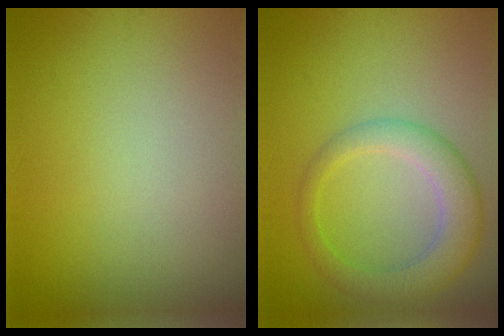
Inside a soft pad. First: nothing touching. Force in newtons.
{"total": 4.3, "press": 4.3, "slide": 0.2}